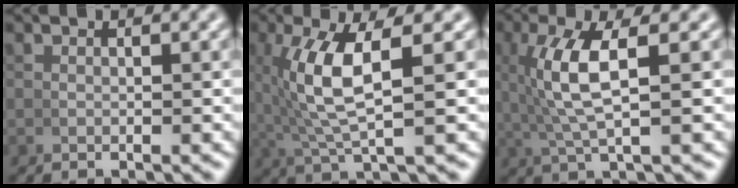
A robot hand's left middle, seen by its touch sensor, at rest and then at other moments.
{"total": 5.8, "force": [0.9, 1.3, 5.5], "torque": [-0.115, 0.005, 0.024]}
{"total": 5.4, "force": [1.1, 1.2, 5.1], "torque": [-0.102, 0.006, 0.026]}